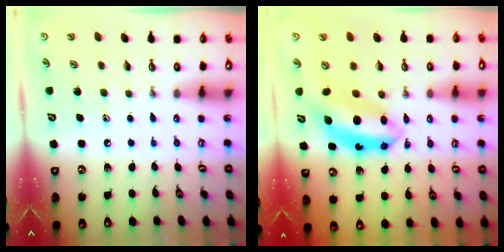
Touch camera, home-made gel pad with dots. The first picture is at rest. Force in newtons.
{"total": 9.6, "press": 9.6, "slide": 0.5}